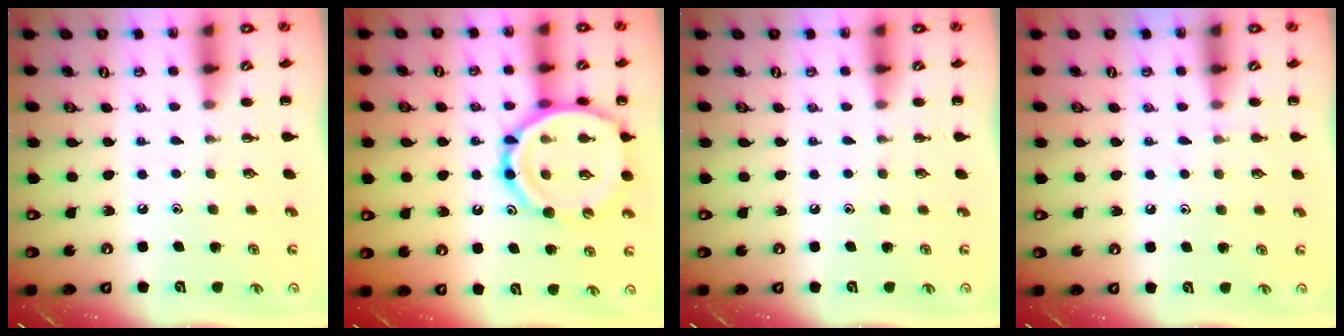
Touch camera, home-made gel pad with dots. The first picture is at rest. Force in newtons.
{"total": 20.0, "press": 19.7, "slide": 3.4}
{"total": 0.0}
{"total": 4.5, "press": 4.3, "slide": 1.3}